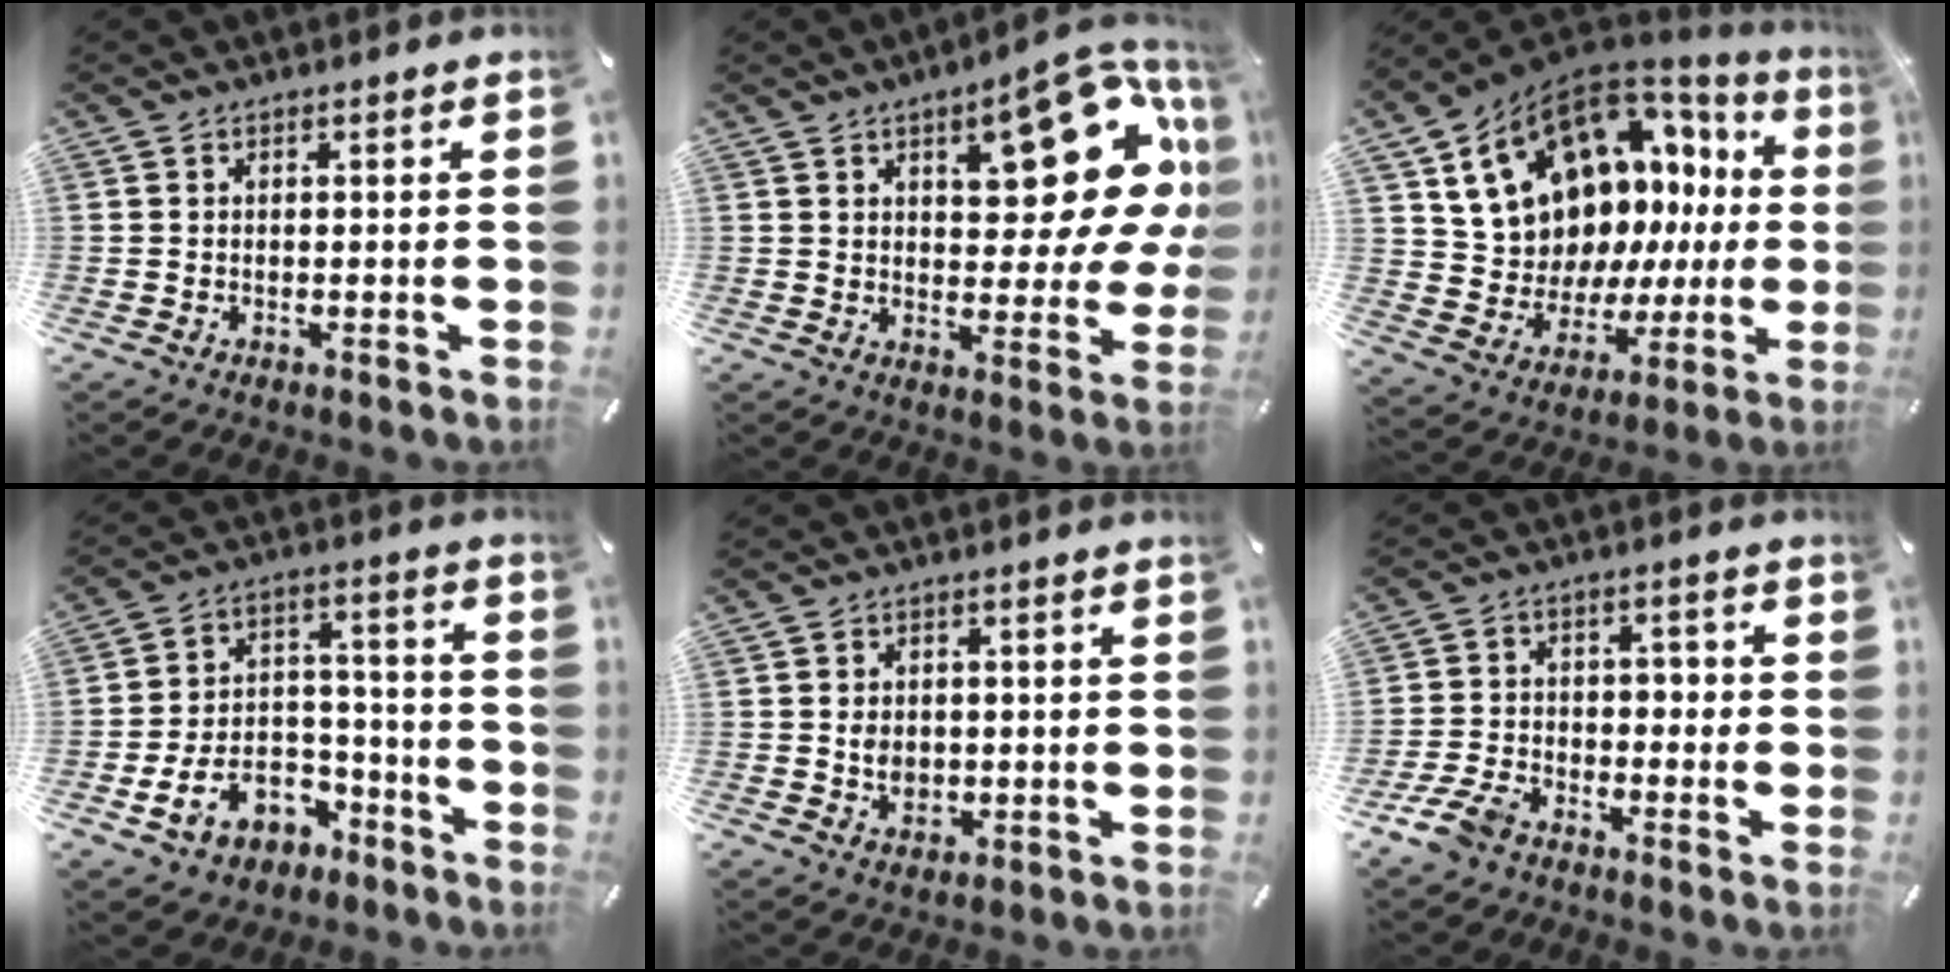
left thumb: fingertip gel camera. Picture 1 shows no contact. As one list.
[{"total": 20.6, "force": [9.1, 9.8, 15.6], "torque": [-0.177, -0.069, 0.145]}, {"total": 16.4, "force": [8.4, 11.6, 8.0], "torque": [-0.145, -0.072, 0.177]}, {"total": 12.2, "force": [-5.5, 9.3, 5.8], "torque": [-0.099, 0.044, -0.085]}, {"total": 4.2, "force": [-0.4, 3.5, 2.3], "torque": [-0.042, -0.005, -0.012]}, {"total": 8.0, "force": [-5.0, 5.3, 3.2], "torque": [-0.070, 0.030, -0.095]}]